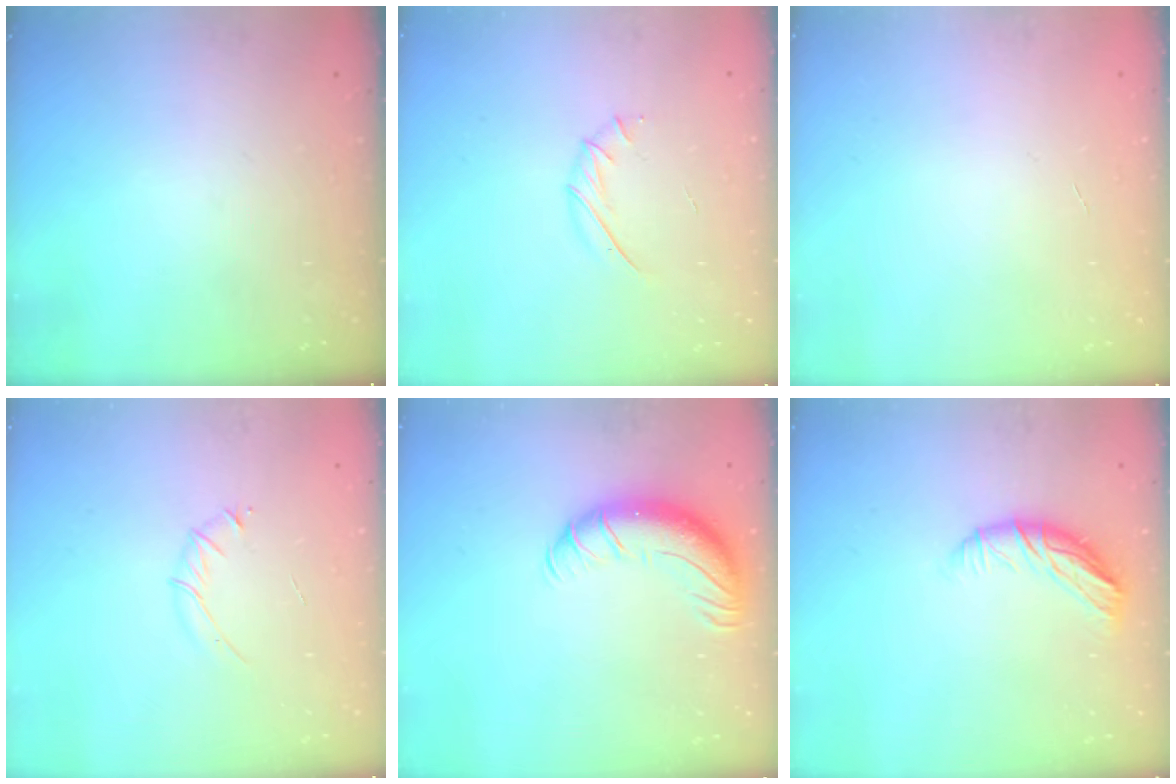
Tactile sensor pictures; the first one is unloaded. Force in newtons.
{"total": 5.8, "press": 5.8, "slide": 0.5}
{"total": 0.0}
{"total": 3.2, "press": 3.1, "slide": 0.9}
{"total": 12.6, "press": 12.2, "slide": 3.0}
{"total": 10.4, "press": 10.3, "slide": 1.5}